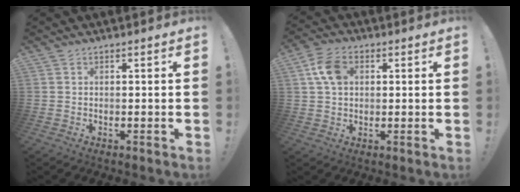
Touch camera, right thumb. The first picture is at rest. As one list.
[{"total": 8.3, "force": [2.2, 5.8, 5.6], "torque": [-0.107, 0.013, 0.046]}]